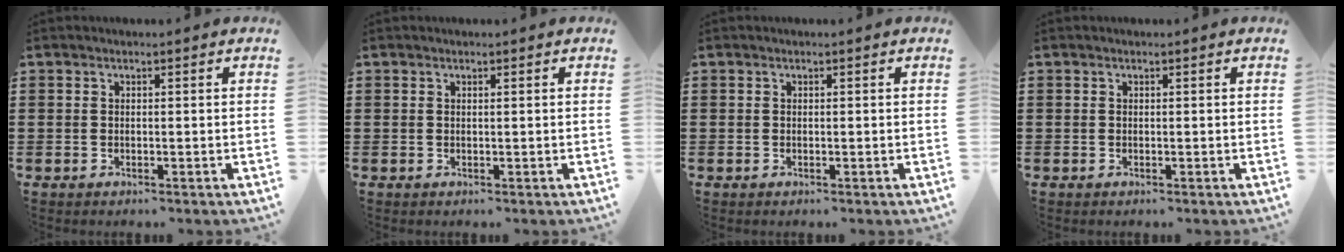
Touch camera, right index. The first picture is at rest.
{"total": 0.0}
{"total": 0.0}
{"total": 0.0}